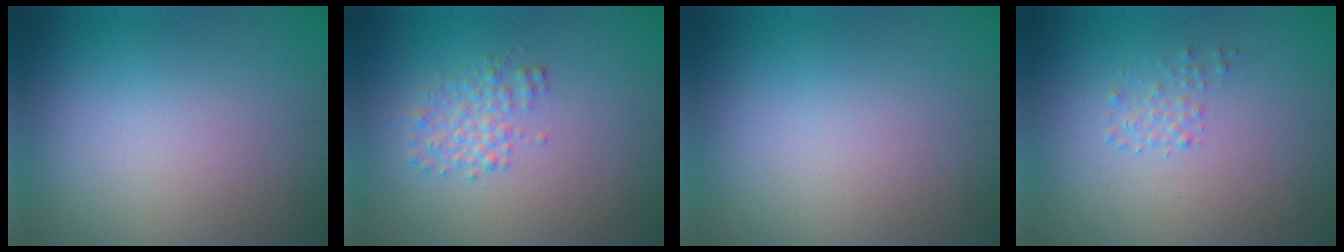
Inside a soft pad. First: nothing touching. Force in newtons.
{"total": 2.0, "press": 2.0, "slide": 0.0}
{"total": 0.0}
{"total": 1.0, "press": 1.0, "slide": 0.0}